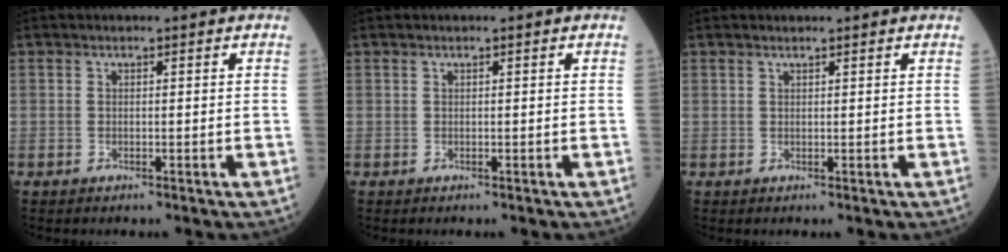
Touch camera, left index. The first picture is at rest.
{"total": 0.0}
{"total": 0.9, "force": [0.9, 0.2, 0.1], "torque": [-0.011, 0.009, 0.016]}